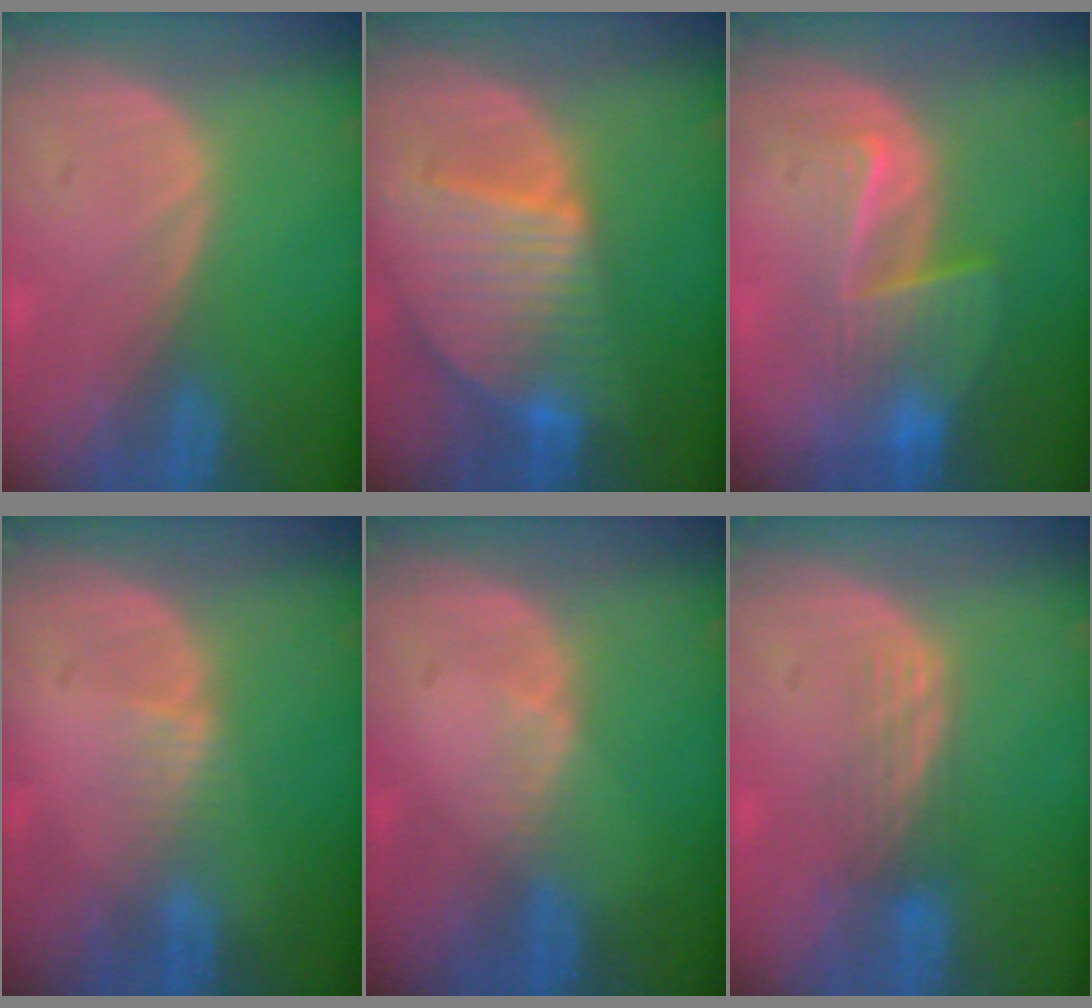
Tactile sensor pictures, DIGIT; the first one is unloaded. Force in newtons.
{"total": 9.5, "press": 8.2, "slide": 4.8}
{"total": 6.6, "press": 6.4, "slide": 1.4}
{"total": 1.6, "press": 1.6, "slide": 0.3}
{"total": 1.1, "press": 1.1, "slide": 0.2}
{"total": 3.6, "press": 3.1, "slide": 1.9}